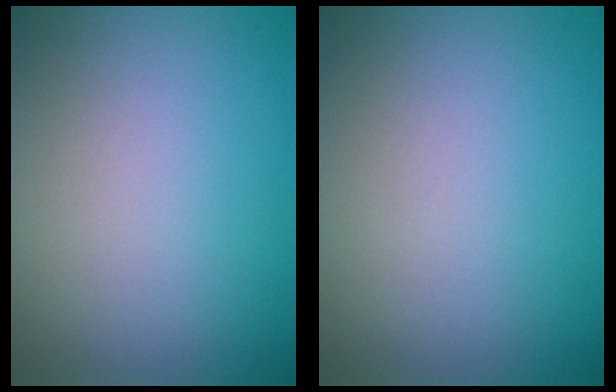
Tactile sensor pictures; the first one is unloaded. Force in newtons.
{"total": 0.0}